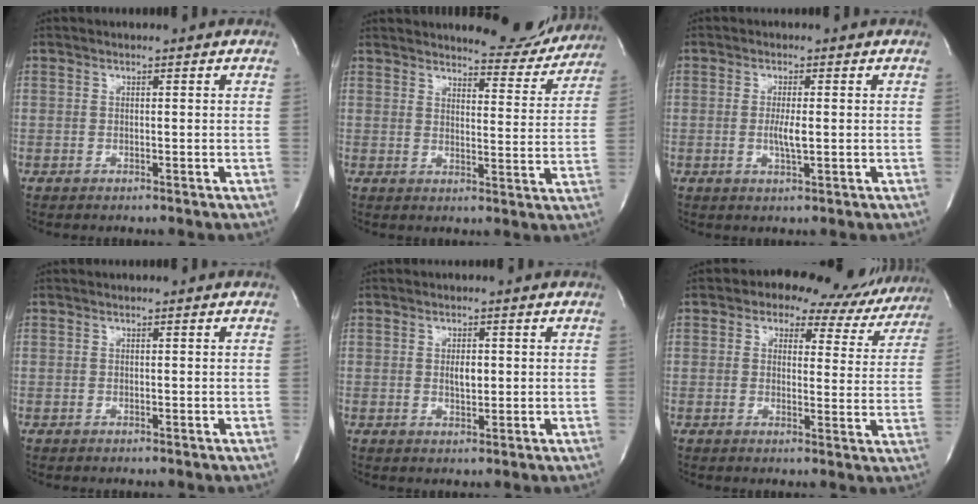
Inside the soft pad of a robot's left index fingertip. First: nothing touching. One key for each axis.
{"total": 10.2, "fx": 9.9, "fy": 2.0, "fz": 1.8, "tx": -0.009, "ty": -0.032, "tz": 0.115}
{"total": 2.6, "fx": -0.4, "fy": 0.3, "fz": 2.6, "tx": -0.055, "ty": -0.009, "tz": -0.006}
{"total": 0.0}
{"total": 2.1, "fx": 0.1, "fy": 1.0, "fz": 1.9, "tx": -0.033, "ty": -0.006, "tz": 0.002}
{"total": 13.3, "fx": 10.2, "fy": 6.5, "fz": 5.4, "tx": -0.042, "ty": 0.017, "tz": 0.097}